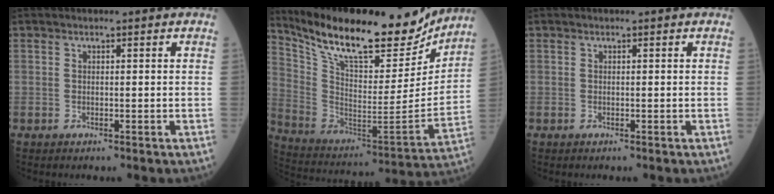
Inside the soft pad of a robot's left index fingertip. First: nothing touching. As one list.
[{"total": 23.0, "force": [19.5, 6.0, 10.5], "torque": [-0.195, -0.019, 0.312]}, {"total": 0.0}]